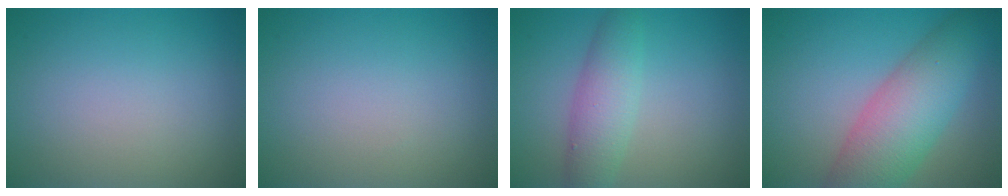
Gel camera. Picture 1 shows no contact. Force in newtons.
{"total": 0.0}
{"total": 3.9, "press": 3.9, "slide": 0.0}
{"total": 7.8, "press": 7.8, "slide": 0.3}